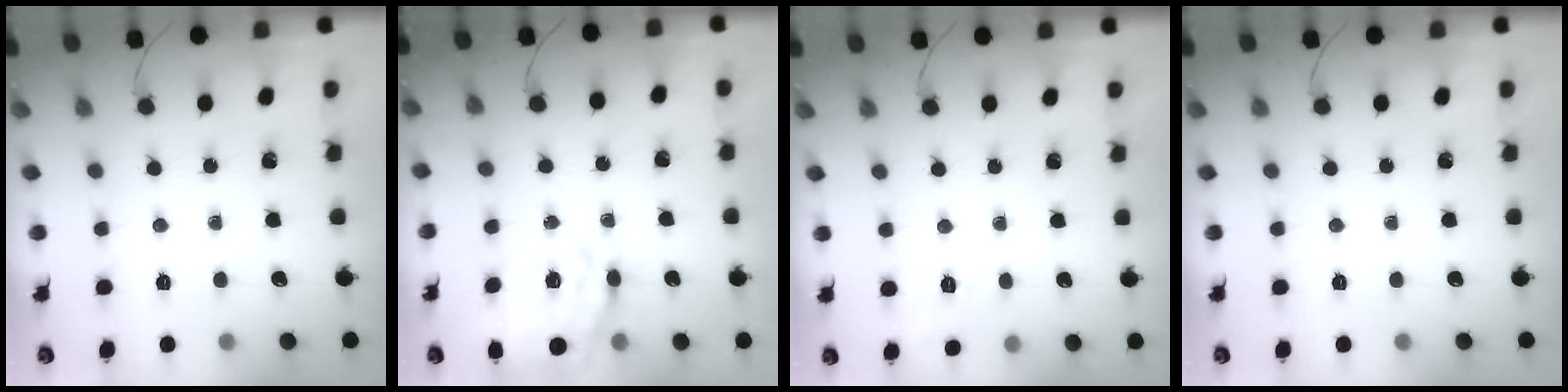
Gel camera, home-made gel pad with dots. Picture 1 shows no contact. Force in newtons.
{"total": 11.1, "press": 10.5, "slide": 3.6}
{"total": 2.5, "press": 1.3, "slide": 2.2}
{"total": 0.0}